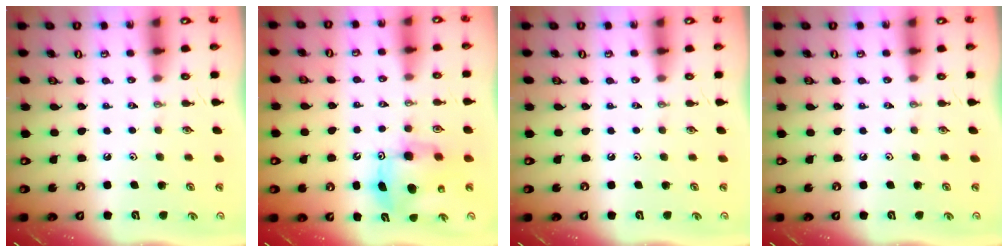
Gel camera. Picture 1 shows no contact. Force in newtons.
{"total": 9.4, "press": 9.4, "slide": 0.8}
{"total": 0.0}
{"total": 0.0}